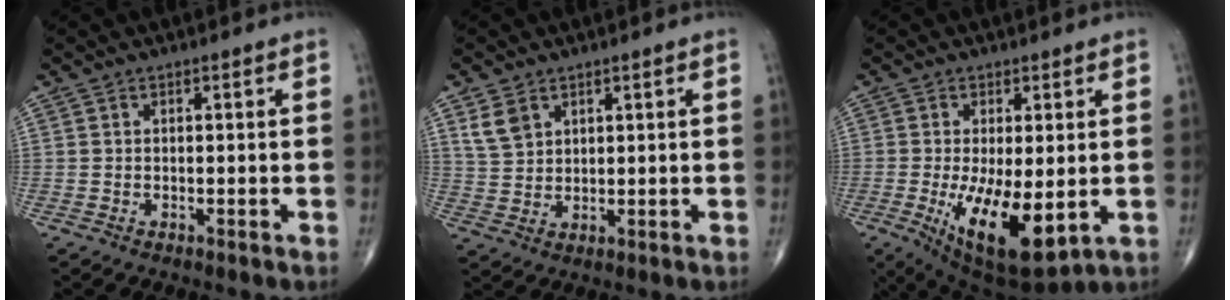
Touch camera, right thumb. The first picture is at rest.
{"total": 4.7, "force": [2.6, 3.2, 2.2], "torque": [-0.034, -0.010, 0.060]}
{"total": 14.0, "force": [-2.8, 5.4, 12.6], "torque": [-0.214, -0.029, -0.026]}